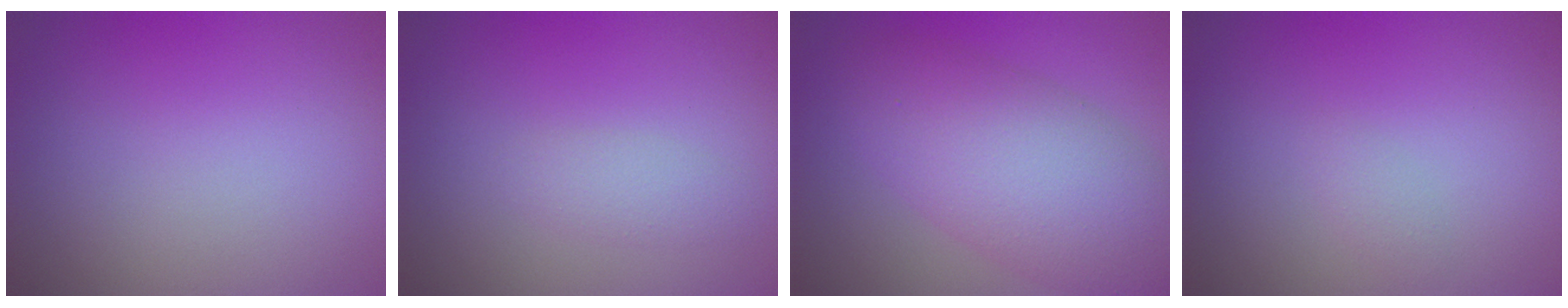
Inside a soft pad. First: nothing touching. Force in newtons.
{"total": 1.4, "press": 1.4, "slide": 0.1}
{"total": 7.9, "press": 7.9, "slide": 0.3}
{"total": 0.7, "press": 0.7, "slide": 0.0}